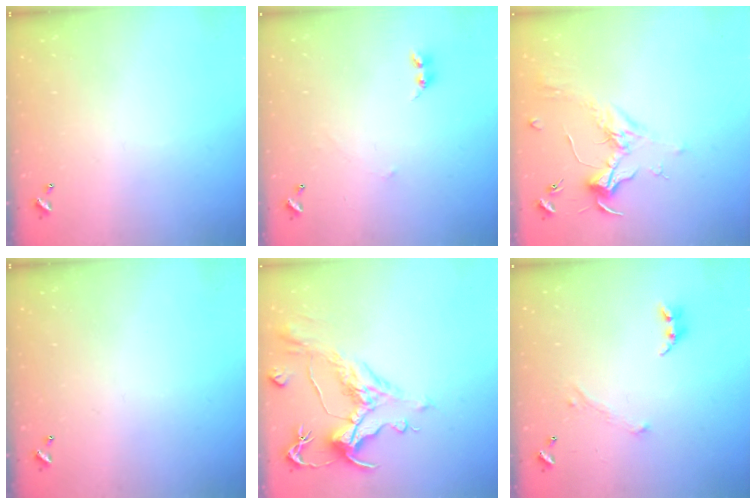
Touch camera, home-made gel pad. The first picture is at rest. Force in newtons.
{"total": 2.3, "press": 2.3, "slide": 0.3}
{"total": 1.8, "press": 1.6, "slide": 0.7}
{"total": 0.0}
{"total": 2.6, "press": 2.1, "slide": 1.6}
{"total": 1.7, "press": 1.6, "slide": 0.5}